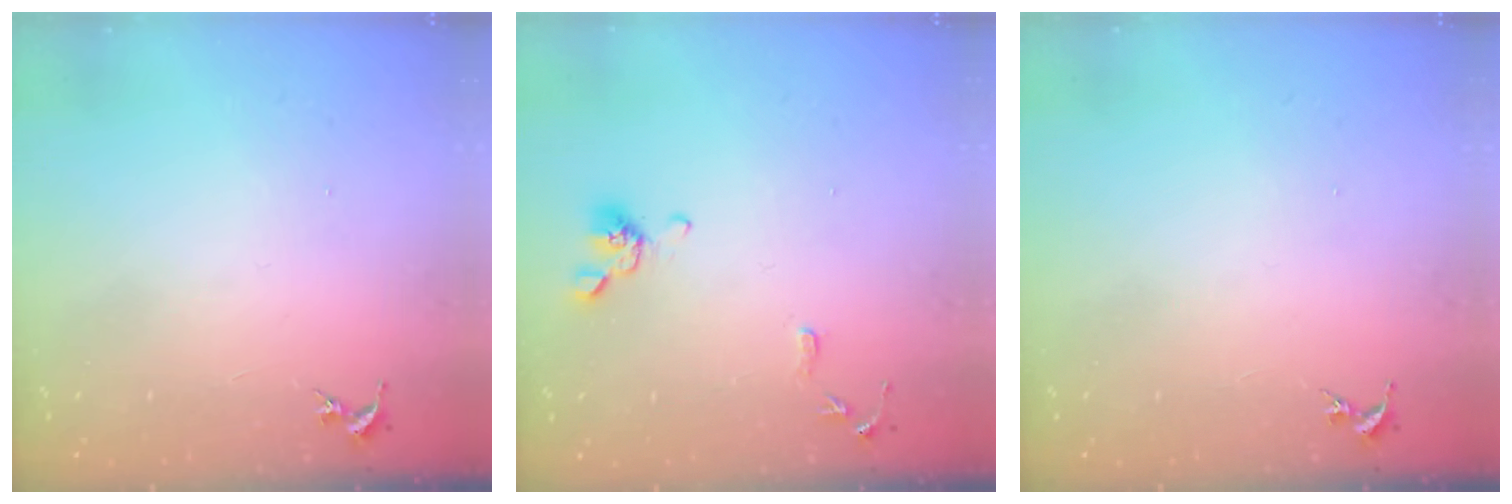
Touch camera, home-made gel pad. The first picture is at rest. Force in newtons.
{"total": 9.9, "press": 9.8, "slide": 1.4}
{"total": 0.0}